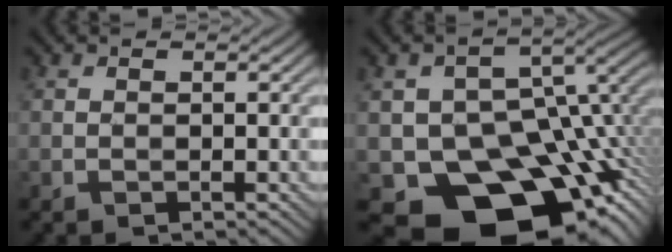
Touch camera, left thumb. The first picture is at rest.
{"total": 17.0, "force": [-7.8, 11.7, 9.6], "torque": [-0.139, -0.050, -0.111]}